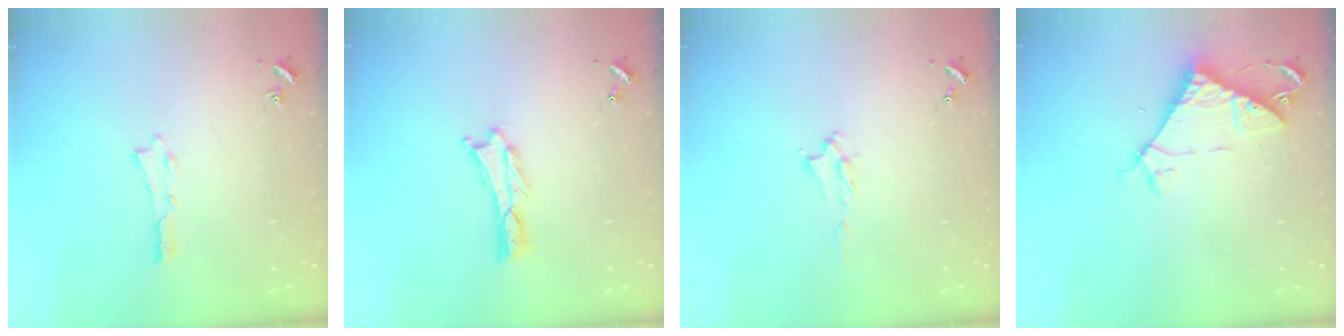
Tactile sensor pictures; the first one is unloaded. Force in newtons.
{"total": 0.0}
{"total": 1.6, "press": 1.6, "slide": 0.2}
{"total": 7.6, "press": 7.6, "slide": 0.6}